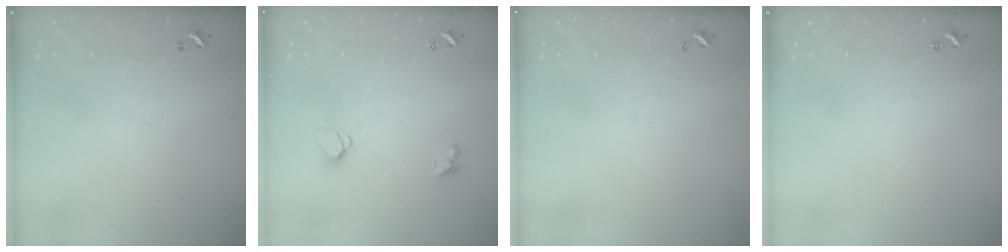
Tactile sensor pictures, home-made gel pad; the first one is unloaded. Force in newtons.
{"total": 1.6, "press": 1.6, "slide": 0.5}
{"total": 2.8, "press": 2.8, "slide": 0.1}
{"total": 0.0}